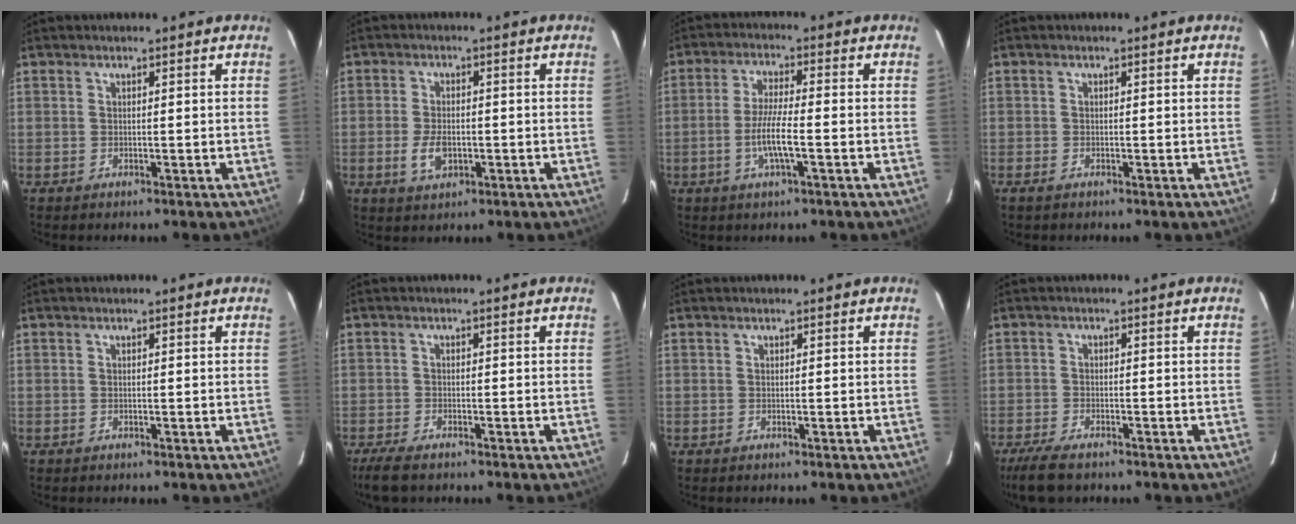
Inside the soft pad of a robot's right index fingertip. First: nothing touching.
{"total": 5.0, "force": [-1.5, 2.9, 3.8], "torque": [-0.082, -0.003, -0.023]}
{"total": 6.6, "force": [-2.1, 0.5, 6.3], "torque": [-0.124, -0.002, -0.041]}
{"total": 1.0, "force": [-0.8, 0.5, 0.5], "torque": [-0.010, -0.004, -0.016]}
{"total": 0.0}
{"total": 4.6, "force": [-3.6, 1.2, 2.5], "torque": [-0.066, -0.015, -0.071]}
{"total": 0.0}
{"total": 6.1, "force": [-4.9, 1.7, 3.3], "torque": [-0.090, -0.019, -0.092]}